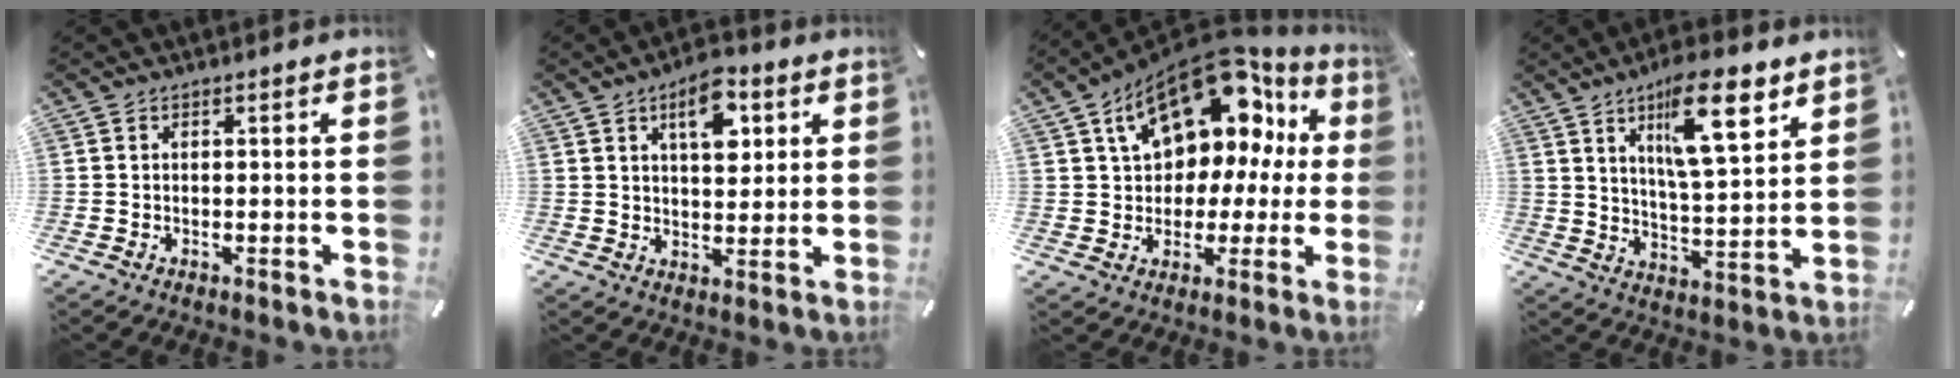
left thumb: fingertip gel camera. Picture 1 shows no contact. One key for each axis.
{"total": 10.0, "fx": 4.4, "fy": 5.4, "fz": 7.1, "tx": -0.099, "ty": -0.009, "tz": 0.073}
{"total": 17.8, "fx": 9.3, "fy": 11.0, "fz": 10.6, "tx": -0.164, "ty": -0.057, "tz": 0.161}
{"total": 15.9, "fx": 8.5, "fy": 5.8, "fz": 12.1, "tx": -0.175, "ty": -0.034, "tz": 0.135}